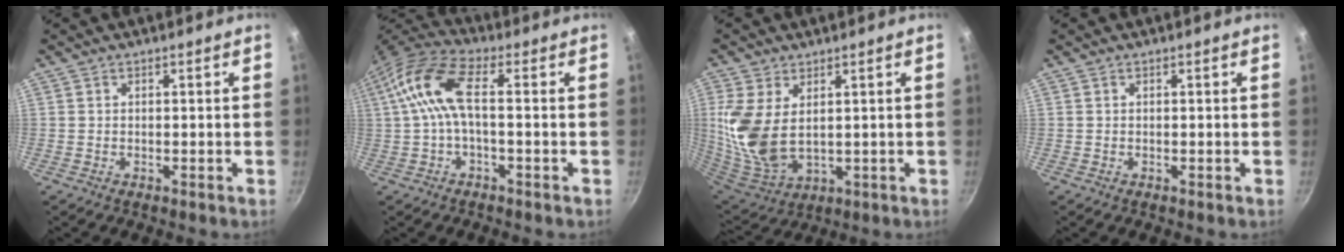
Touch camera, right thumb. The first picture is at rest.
{"total": 10.9, "force": [0.1, 4.2, 10.0], "torque": [-0.222, 0.027, -0.014]}
{"total": 13.1, "force": [2.8, 7.7, 10.2], "torque": [-0.211, -0.028, 0.071]}
{"total": 0.0}